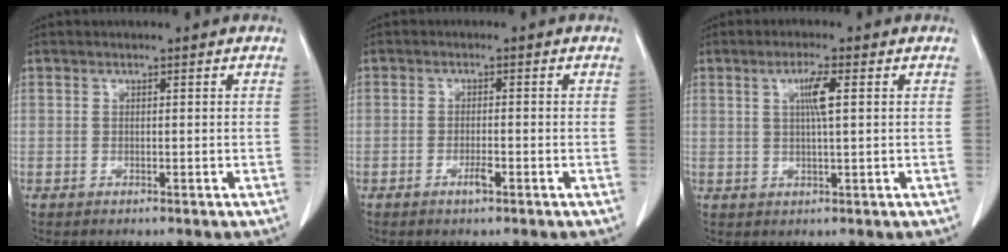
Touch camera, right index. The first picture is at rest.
{"total": 2.0, "force": [-1.0, 0.3, 1.6], "torque": [-0.029, 0.000, -0.018]}
{"total": 3.8, "force": [1.1, 0.0, 3.7], "torque": [-0.067, 0.001, 0.018]}